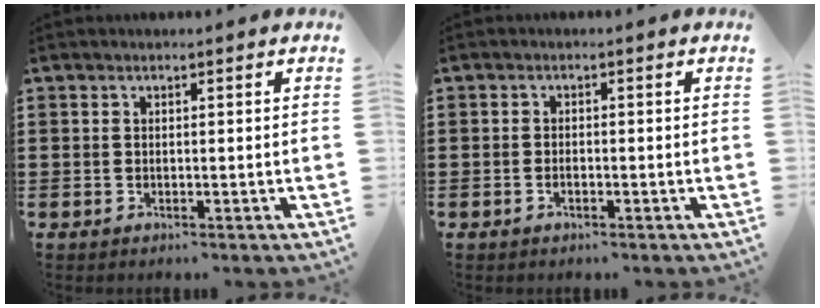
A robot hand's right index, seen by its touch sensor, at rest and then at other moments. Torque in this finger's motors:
{"motor_torque": [-0.45, 0.60, -0.02, 0.00]}